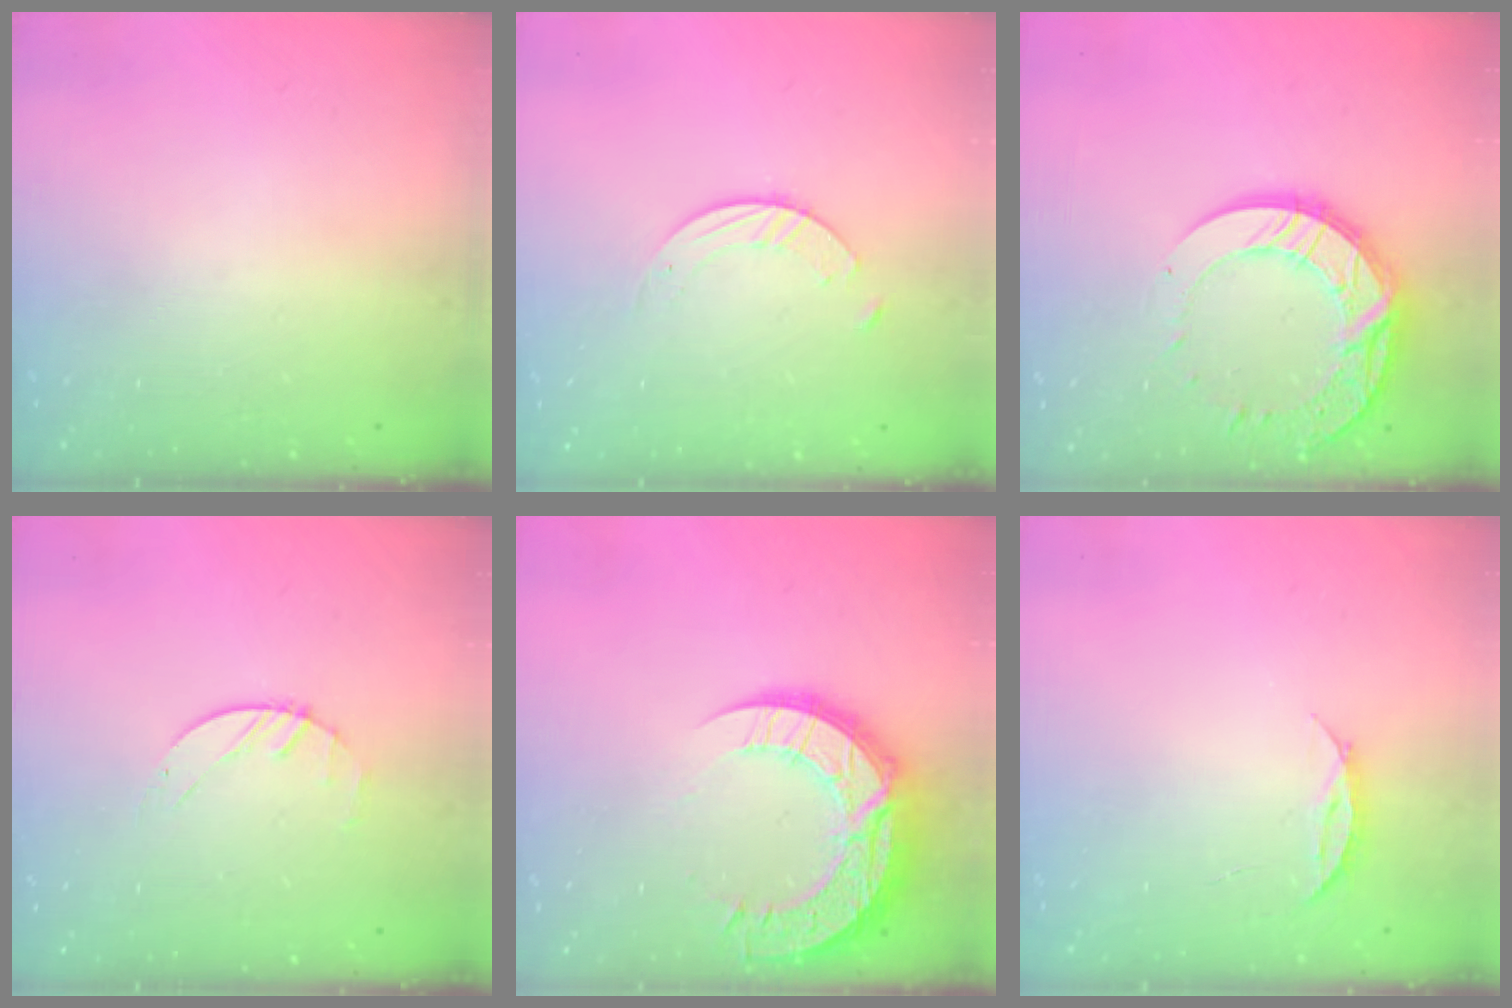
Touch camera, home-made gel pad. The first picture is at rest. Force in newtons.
{"total": 1.4, "press": 1.4, "slide": 0.2}
{"total": 17.3, "press": 17.2, "slide": 1.9}
{"total": 1.4, "press": 1.3, "slide": 0.2}
{"total": 16.3, "press": 16.3, "slide": 1.4}
{"total": 3.7, "press": 3.6, "slide": 0.4}